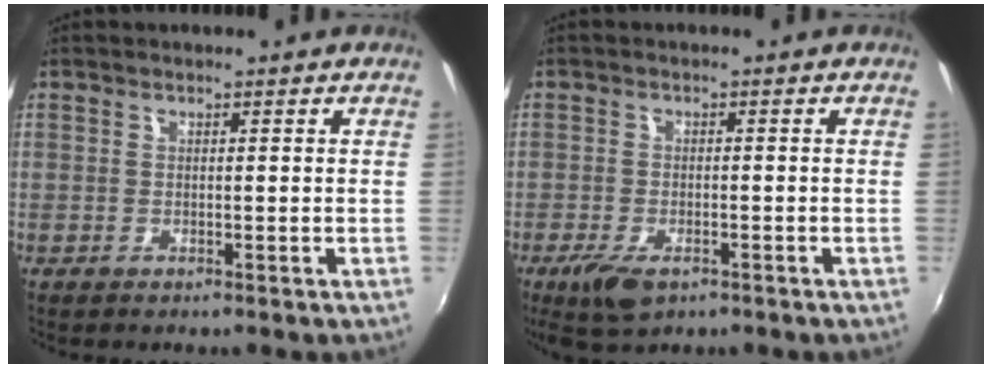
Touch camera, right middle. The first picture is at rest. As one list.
[{"total": 6.4, "force": [-3.8, 2.9, 4.3], "torque": [-0.102, -0.023, -0.067]}]